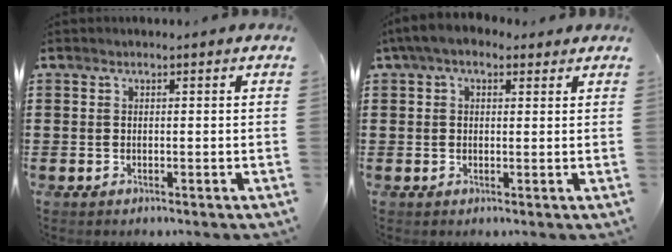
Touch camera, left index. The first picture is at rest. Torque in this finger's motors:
{"motor_torque": [2.14, -0.01, 0.38, 0.08]}